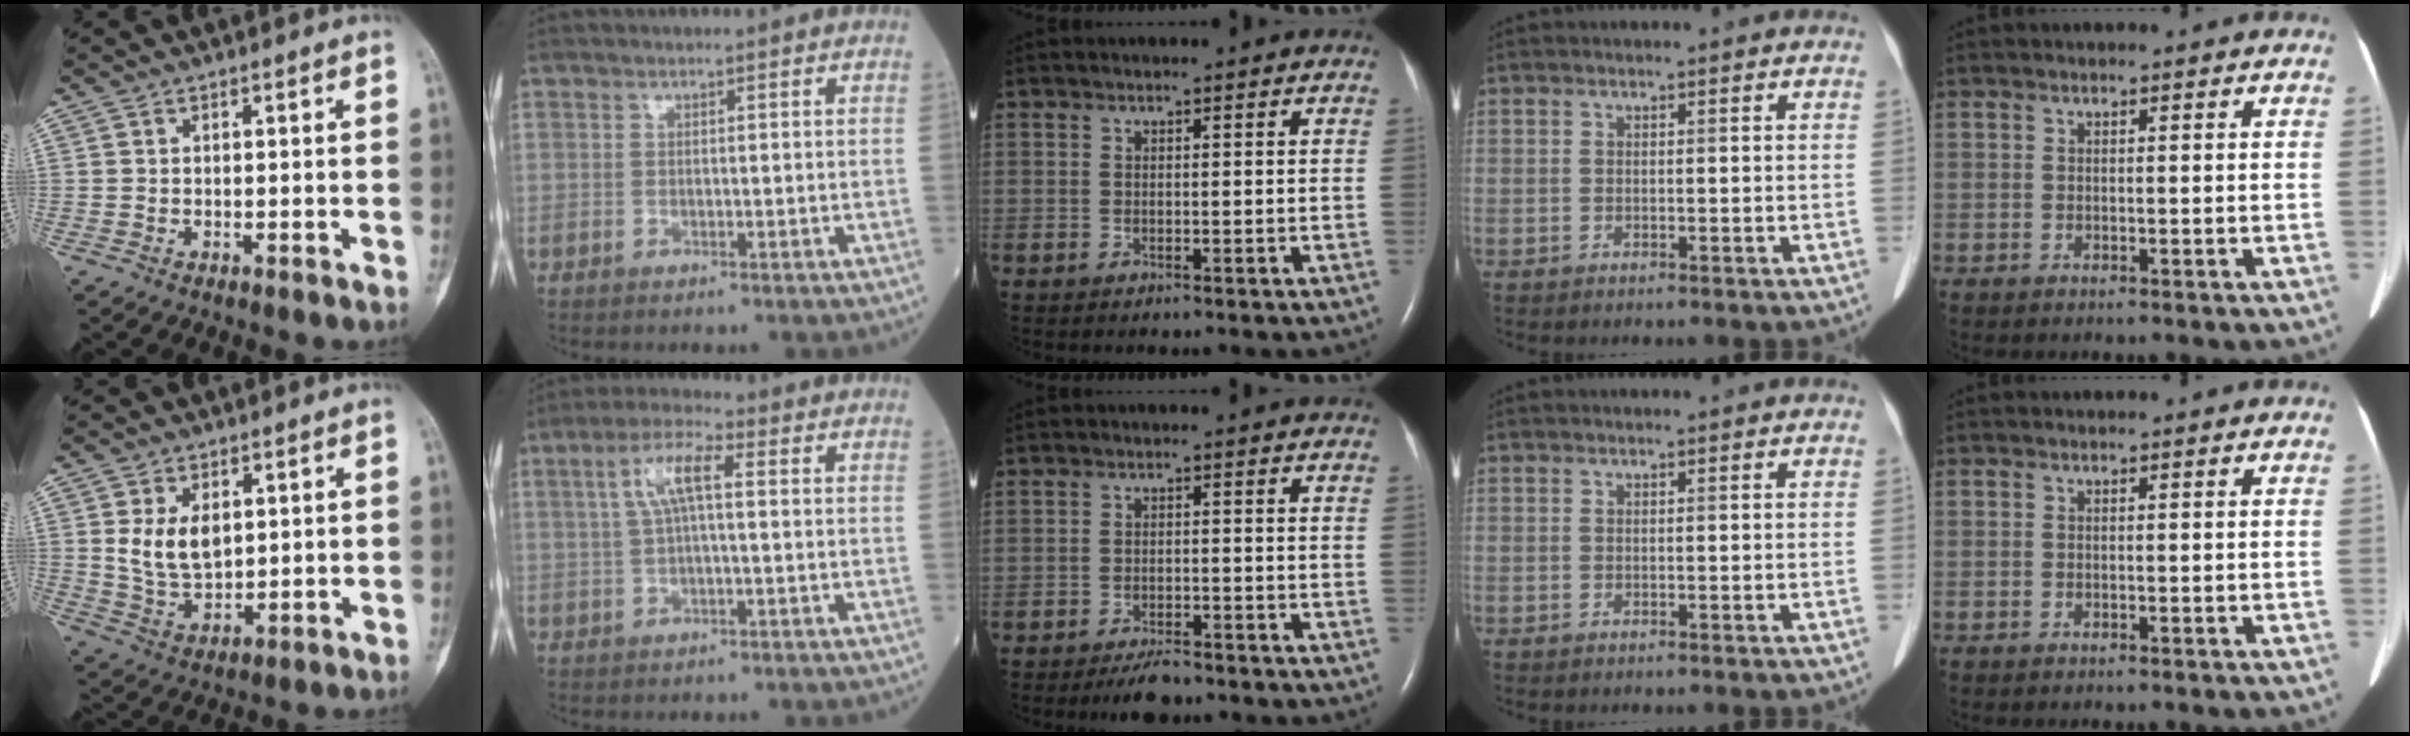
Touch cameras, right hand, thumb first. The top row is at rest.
{"thumb": {"total": 8.1, "force": [2.1, 5.2, 5.9], "torque": [-0.093, -0.014, 0.052]}, "index": {"total": 6.3, "force": [1.3, 1.3, 6.0], "torque": [-0.126, 0.022, 0.027]}, "middle": {"total": 3.6, "force": [-3.1, 1.0, 1.7], "torque": [-0.036, -0.004, -0.048]}}